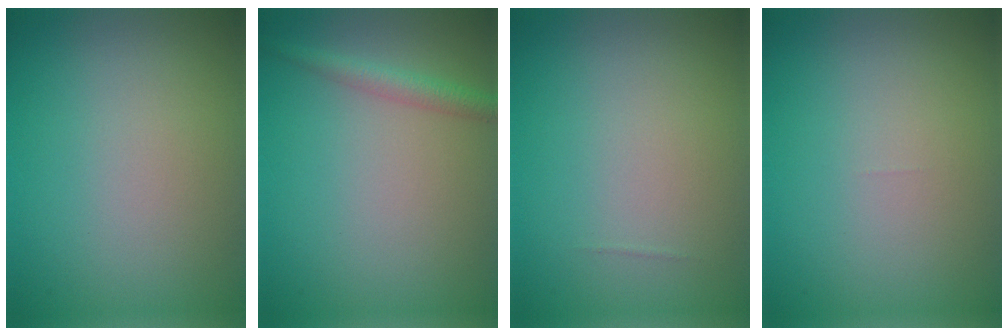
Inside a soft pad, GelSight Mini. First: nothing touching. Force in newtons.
{"total": 2.2, "press": 2.2, "slide": 0.1}
{"total": 0.0}
{"total": 0.0}